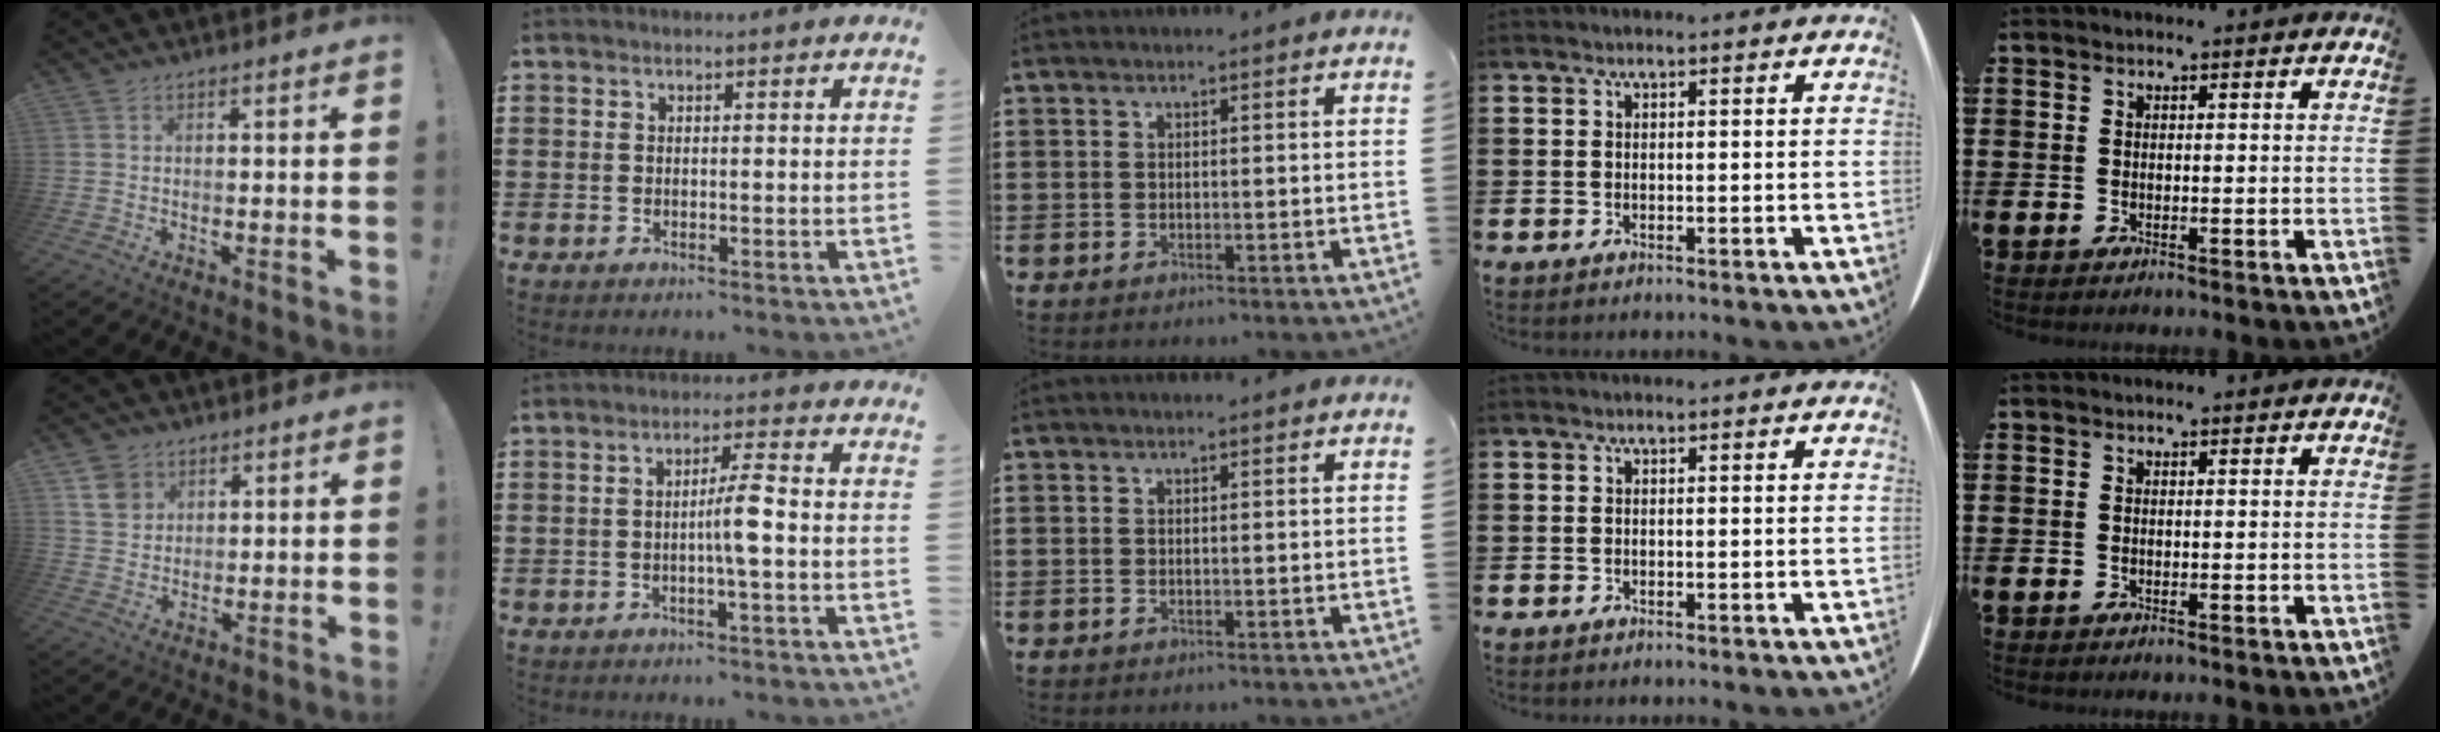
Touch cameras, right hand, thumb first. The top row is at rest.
{"thumb": {"total": 6.3, "force": [3.6, 4.9, 1.6], "torque": [-0.015, -0.015, 0.070]}, "index": {"total": 4.7, "force": [-0.8, -0.1, 4.7], "torque": [-0.084, -0.001, -0.020]}}